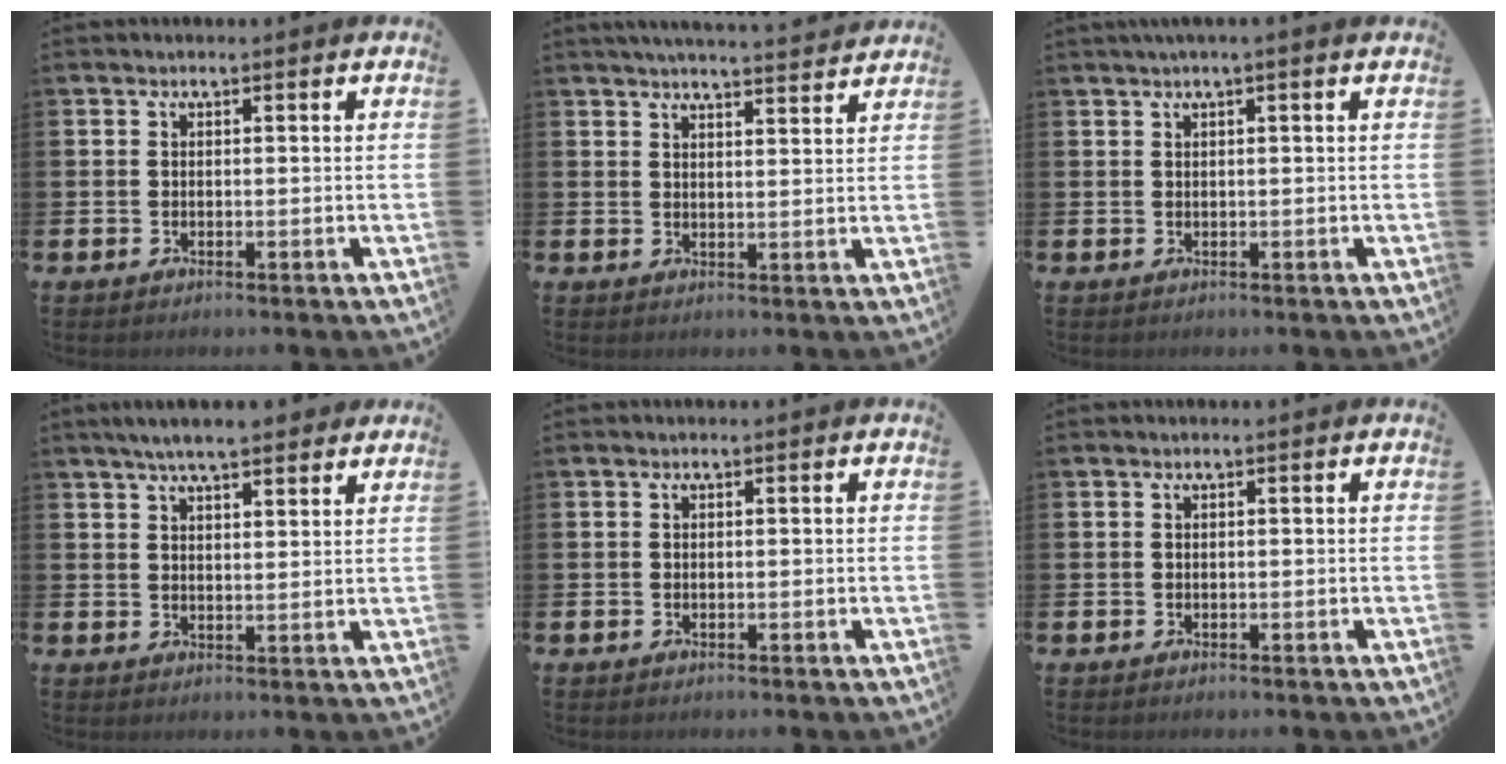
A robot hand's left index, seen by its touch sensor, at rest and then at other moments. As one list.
[{"total": 4.0, "force": [3.9, -0.4, 0.5], "torque": [-0.017, -0.021, 0.070]}, {"total": 1.0, "force": [0.6, -0.2, 0.8], "torque": [-0.021, 0.002, 0.012]}, {"total": 5.3, "force": [4.8, 0.8, 1.9], "torque": [-0.049, -0.012, 0.088]}, {"total": 0.0}, {"total": 0.0}]